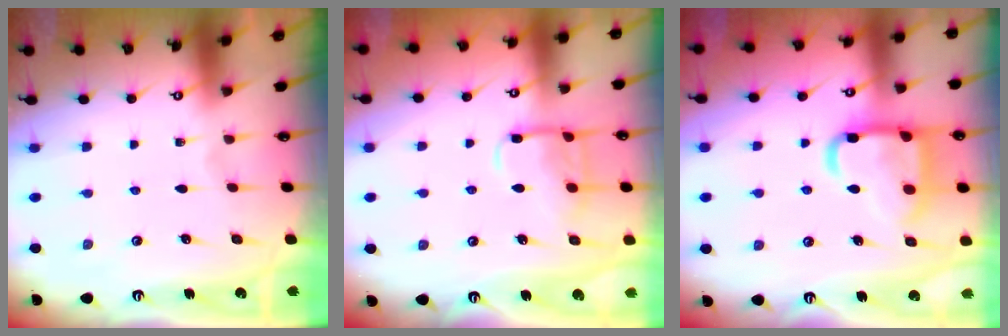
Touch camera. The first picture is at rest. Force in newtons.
{"total": 12.0, "press": 12.0, "slide": 1.2}
{"total": 17.5, "press": 17.4, "slide": 1.6}